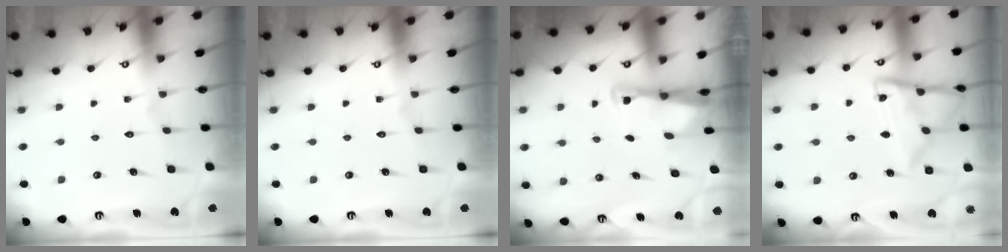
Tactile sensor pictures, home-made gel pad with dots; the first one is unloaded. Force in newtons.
{"total": 0.0}
{"total": 2.5, "press": 2.5, "slide": 0.3}
{"total": 13.3, "press": 13.3, "slide": 1.1}